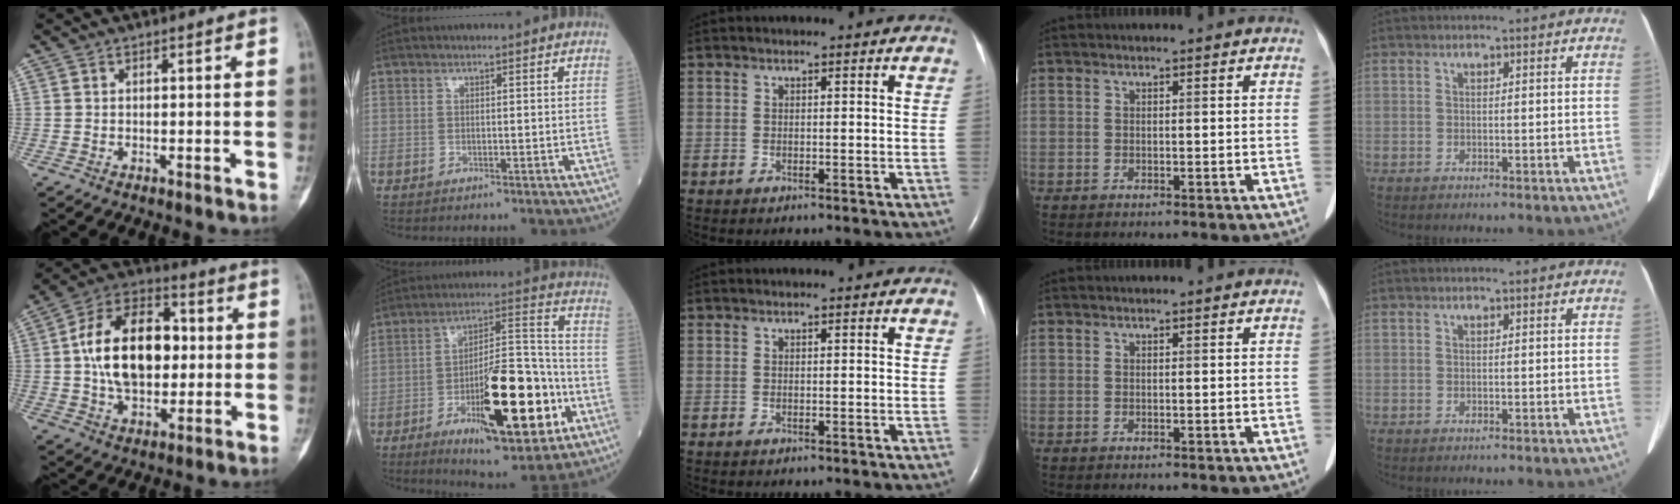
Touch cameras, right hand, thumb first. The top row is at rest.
{"thumb": {"total": 19.2, "force": [1.4, 12.2, 14.8], "torque": [-0.224, 0.023, 0.021]}, "index": {"total": 19.8, "force": [-7.1, 4.9, 17.8], "torque": [-0.297, 0.002, -0.100]}}